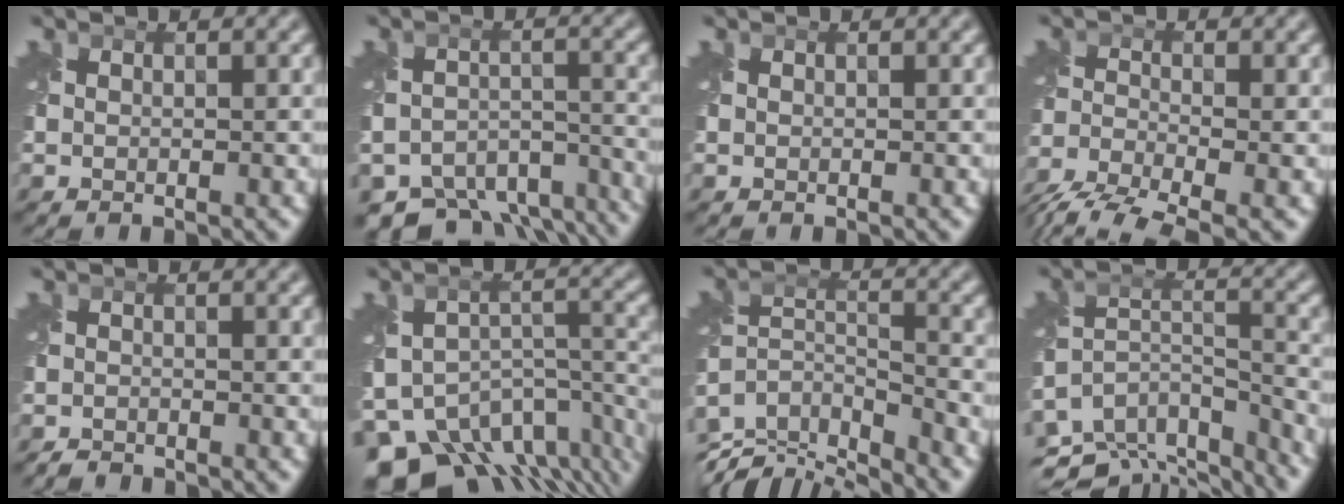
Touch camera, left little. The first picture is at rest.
{"total": 10.4, "force": [-9.0, 4.3, 3.0], "torque": [-0.037, -0.023, -0.118]}
{"total": 0.0}
{"total": 6.9, "force": [-5.6, 1.8, 3.5], "torque": [-0.078, -0.030, -0.112]}
{"total": 1.2, "force": [-1.2, 0.1, 0.0], "torque": [0.001, -0.005, -0.028]}
{"total": 13.1, "force": [-9.2, 6.7, 6.6], "torque": [-0.121, -0.010, -0.121]}
{"total": 9.1, "force": [-8.1, 2.6, 3.3], "torque": [-0.068, -0.016, -0.130]}
{"total": 10.9, "force": [-9.7, 3.9, 3.0], "torque": [-0.056, 0.008, -0.128]}